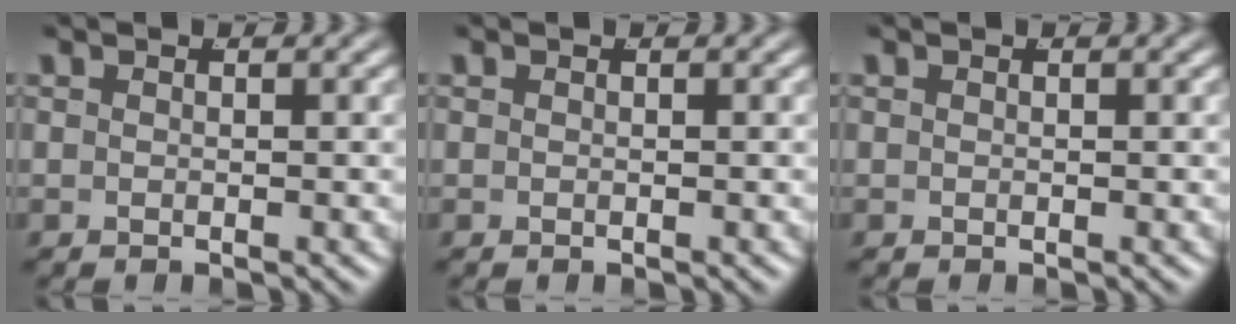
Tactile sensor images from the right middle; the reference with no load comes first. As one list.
[{"total": 0.0}, {"total": 0.0}]